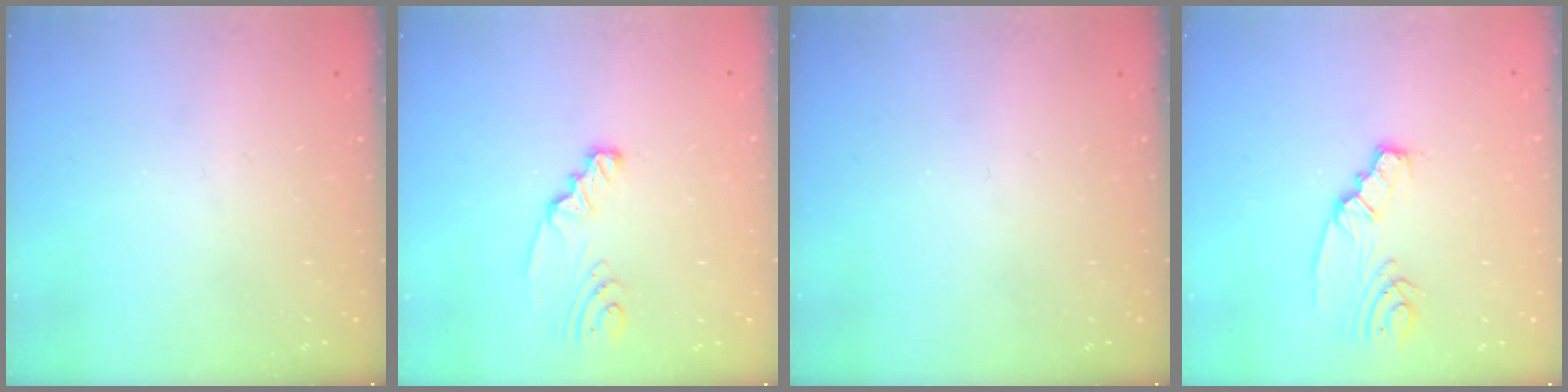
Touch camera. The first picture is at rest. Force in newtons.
{"total": 2.4, "press": 2.4, "slide": 0.2}
{"total": 0.0}
{"total": 4.5, "press": 4.4, "slide": 0.7}